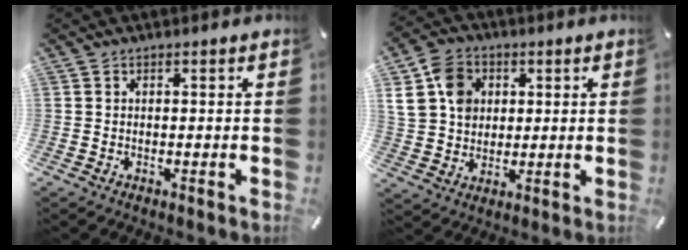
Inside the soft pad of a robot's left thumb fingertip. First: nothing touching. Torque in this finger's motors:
{"motor_torque": [2.11, 2.89, 1.39, -1.38, 0.48]}